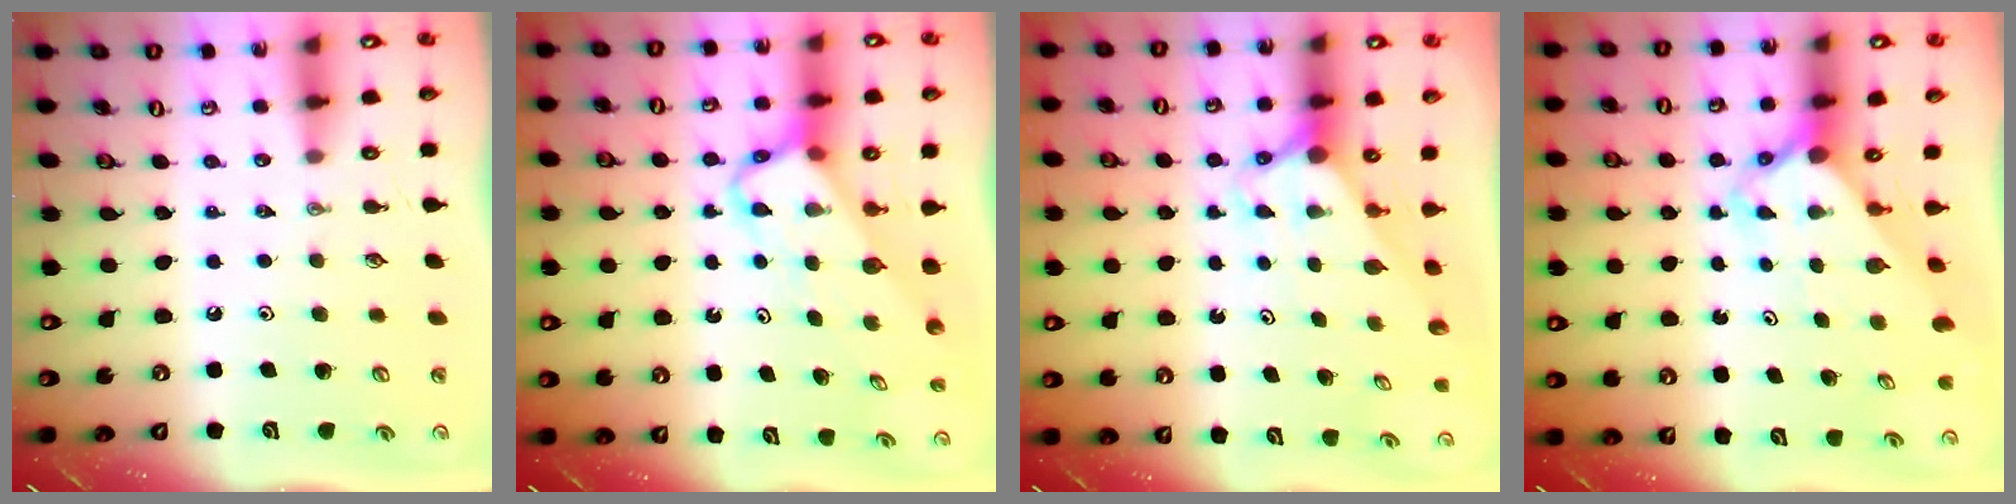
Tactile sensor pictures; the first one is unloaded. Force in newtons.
{"total": 3.8, "press": 3.8, "slide": 0.2}
{"total": 2.9, "press": 2.9, "slide": 0.0}
{"total": 2.8, "press": 2.8, "slide": 0.1}